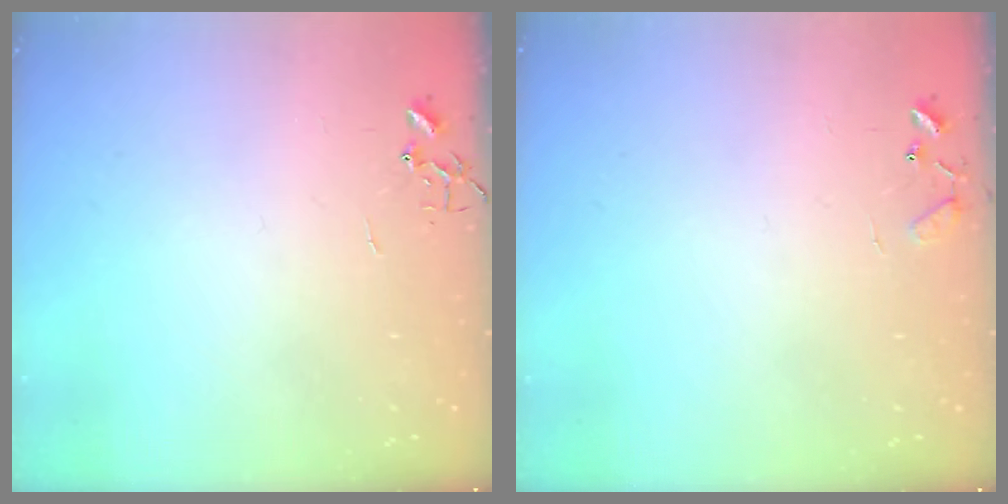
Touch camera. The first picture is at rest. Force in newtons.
{"total": 7.6, "press": 7.5, "slide": 0.6}